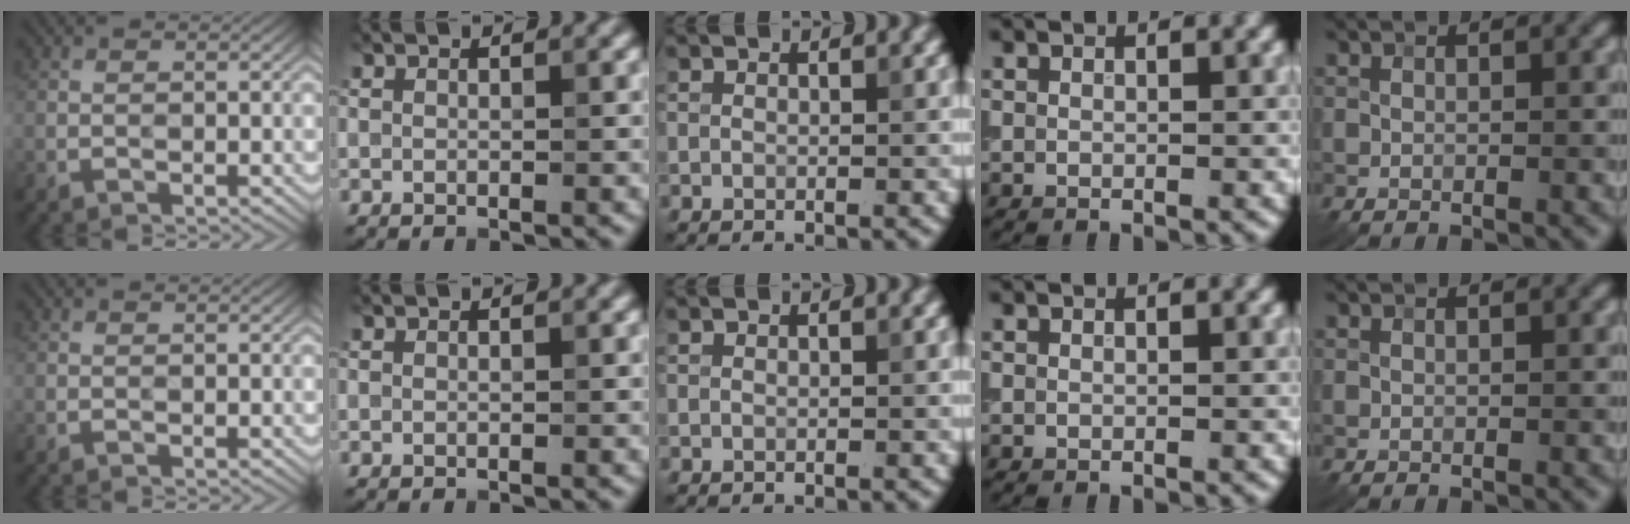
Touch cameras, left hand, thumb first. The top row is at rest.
{}